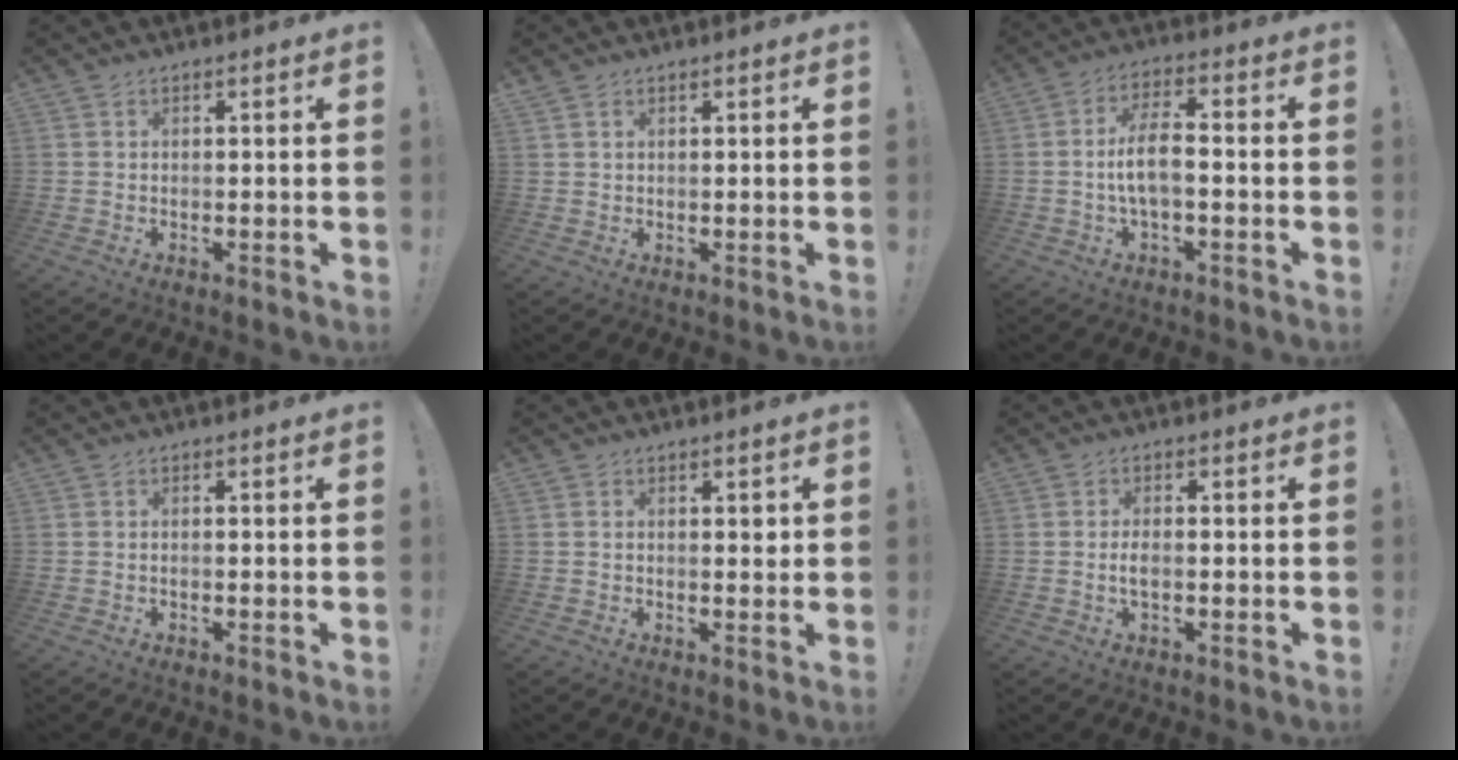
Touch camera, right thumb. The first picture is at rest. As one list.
[{"total": 1.2, "force": [0.9, 0.7, 0.6], "torque": [-0.005, -0.002, 0.016]}, {"total": 8.7, "force": [-1.3, 3.4, 7.9], "torque": [-0.153, 0.007, -0.024]}, {"total": 0.5, "force": [-0.3, -0.2, 0.4], "torque": [-0.008, -0.001, -0.005]}, {"total": 1.4, "force": [0.4, 0.7, 1.2], "torque": [-0.012, -0.002, 0.005]}, {"total": 2.7, "force": [-0.5, 1.1, 2.5], "torque": [-0.050, 0.002, -0.011]}]